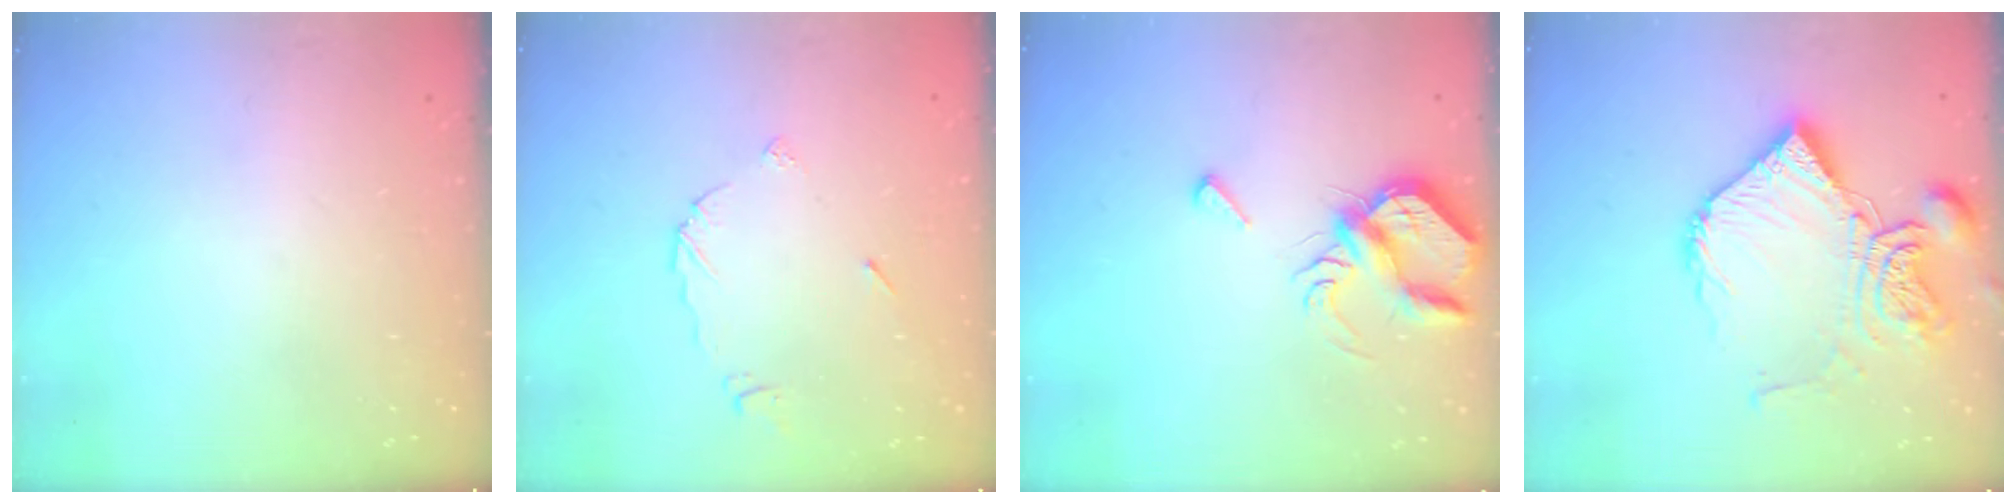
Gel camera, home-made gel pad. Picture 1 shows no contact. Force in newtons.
{"total": 5.9, "press": 5.9, "slide": 0.3}
{"total": 6.8, "press": 6.7, "slide": 0.9}
{"total": 16.0, "press": 15.9, "slide": 1.6}